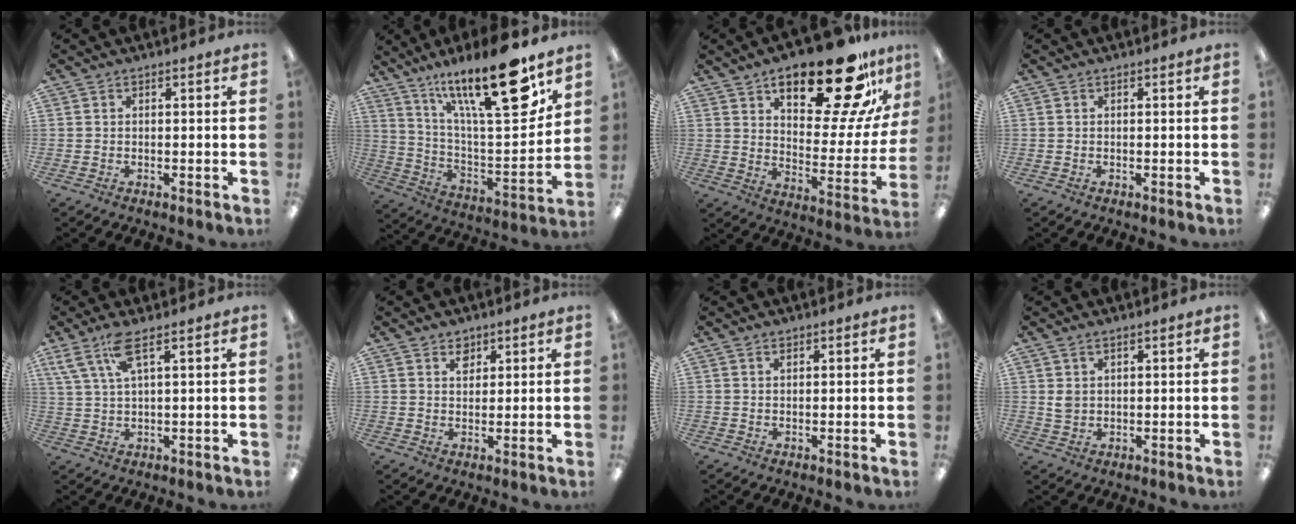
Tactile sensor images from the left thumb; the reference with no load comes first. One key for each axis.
{"total": 23.8, "fx": 15.7, "fy": 5.9, "fz": 16.8, "tx": -0.271, "ty": -0.099, "tz": 0.253}
{"total": 24.1, "fx": 16.6, "fy": 7.8, "fz": 15.7, "tx": -0.215, "ty": -0.110, "tz": 0.263}
{"total": 0.0}
{"total": 8.5, "fx": 4.7, "fy": 2.2, "fz": 6.8, "tx": -0.149, "ty": -0.003, "tz": 0.083}
{"total": 3.1, "fx": 2.2, "fy": 2.1, "fz": 0.9, "tx": 0.003, "ty": -0.009, "tz": 0.036}
{"total": 0.9, "fx": 0.6, "fy": 0.5, "fz": 0.4, "tx": -0.010, "ty": 0.002, "tz": 0.011}
{"total": 2.9, "fx": 1.4, "fy": 2.0, "fz": 1.7, "tx": -0.028, "ty": 0.001, "tz": 0.023}